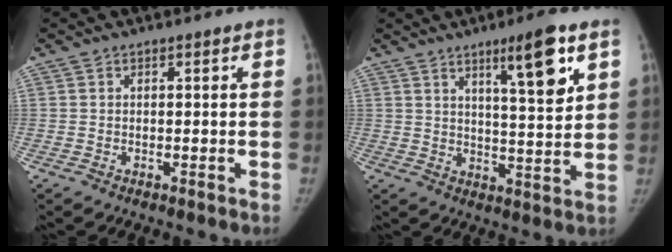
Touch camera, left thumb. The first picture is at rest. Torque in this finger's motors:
{"motor_torque": [0.51, -0.20, 0.95, -0.79, 0.17]}